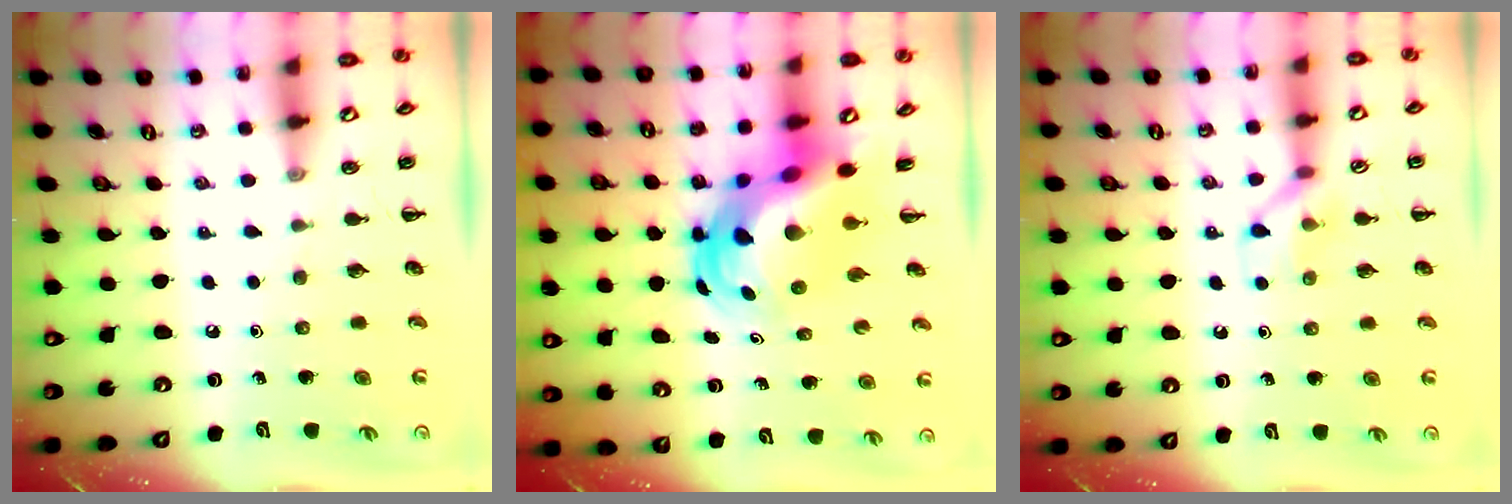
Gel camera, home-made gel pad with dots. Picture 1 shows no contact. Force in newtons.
{"total": 8.7, "press": 8.4, "slide": 2.5}
{"total": 7.2, "press": 7.2, "slide": 0.7}